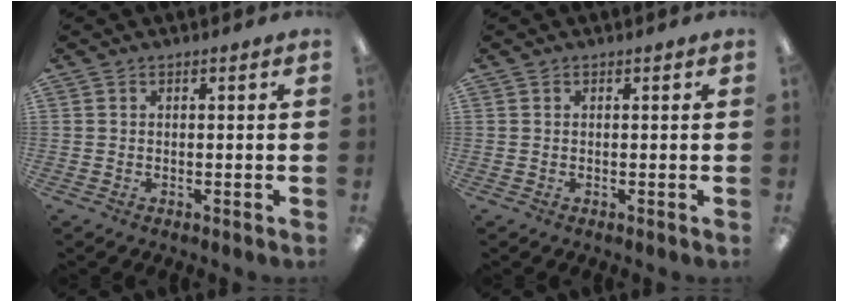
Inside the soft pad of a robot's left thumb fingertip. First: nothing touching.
{"total": 0.0}